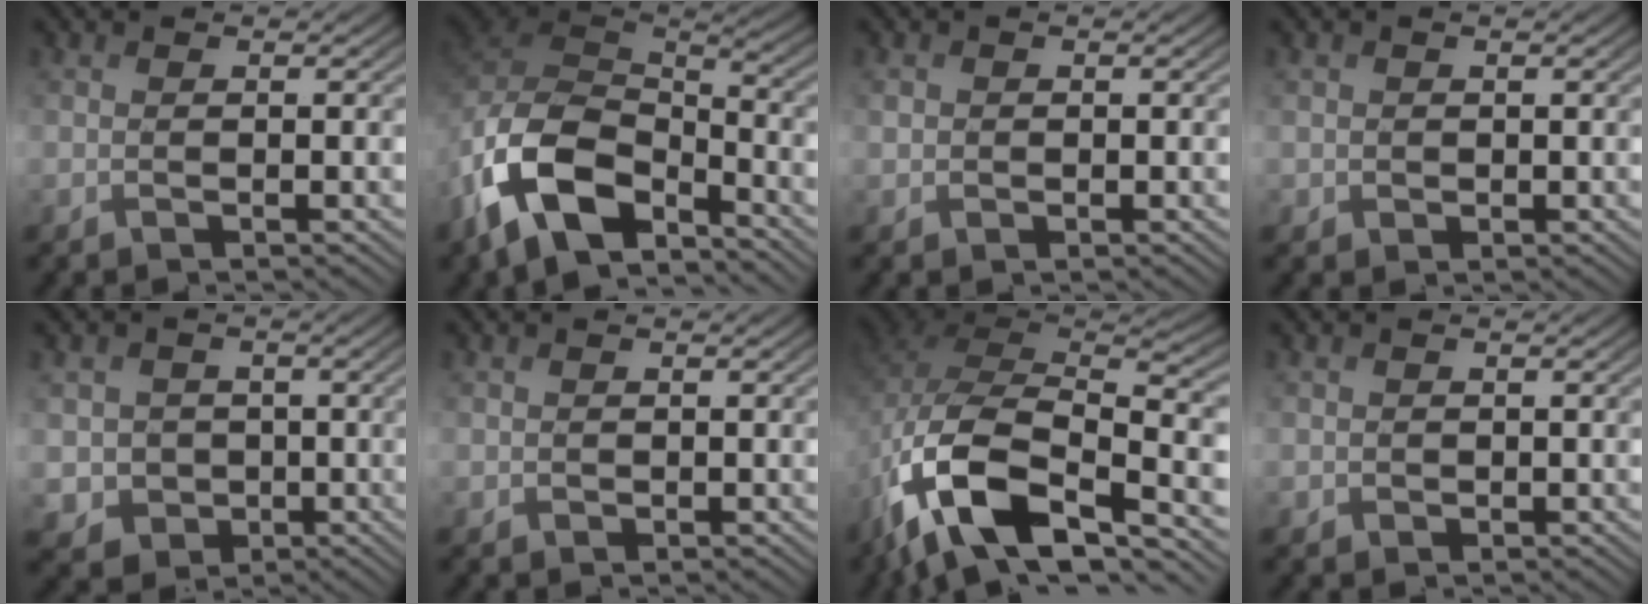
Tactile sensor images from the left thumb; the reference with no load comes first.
{"total": 14.7, "force": [-8.0, 7.9, 9.4], "torque": [-0.229, -0.031, -0.151]}
{"total": 1.2, "force": [0.1, 1.2, 0.4], "torque": [-0.009, -0.002, 0.001]}
{"total": 1.6, "force": [0.3, 1.6, 0.2], "torque": [-0.007, -0.006, 0.004]}
{"total": 5.5, "force": [0.2, 5.3, 1.2], "torque": [-0.049, -0.011, -0.006]}
{"total": 1.0, "force": [0.5, 0.9, 0.1], "torque": [-0.005, -0.003, 0.013]}
{"total": 15.8, "force": [-7.2, 8.5, 11.2], "torque": [-0.244, -0.035, -0.135]}
{"total": 1.4, "force": [0.4, 1.3, 0.1], "torque": [-0.008, -0.006, 0.007]}